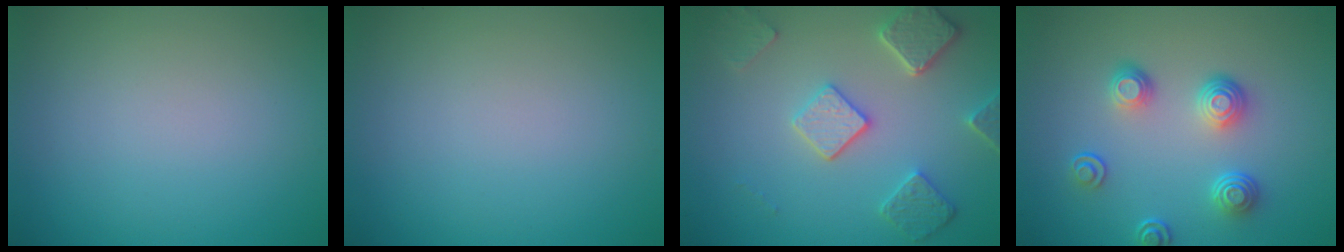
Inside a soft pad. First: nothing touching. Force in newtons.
{"total": 0.0}
{"total": 4.6, "press": 3.8, "slide": 2.6}
{"total": 3.5, "press": 2.8, "slide": 2.2}